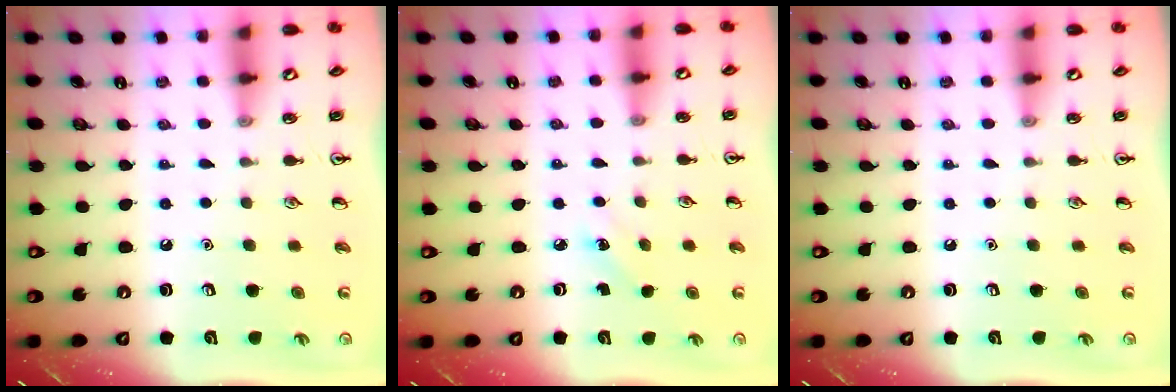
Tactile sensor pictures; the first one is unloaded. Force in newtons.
{"total": 2.8, "press": 2.6, "slide": 1.0}
{"total": 0.0}